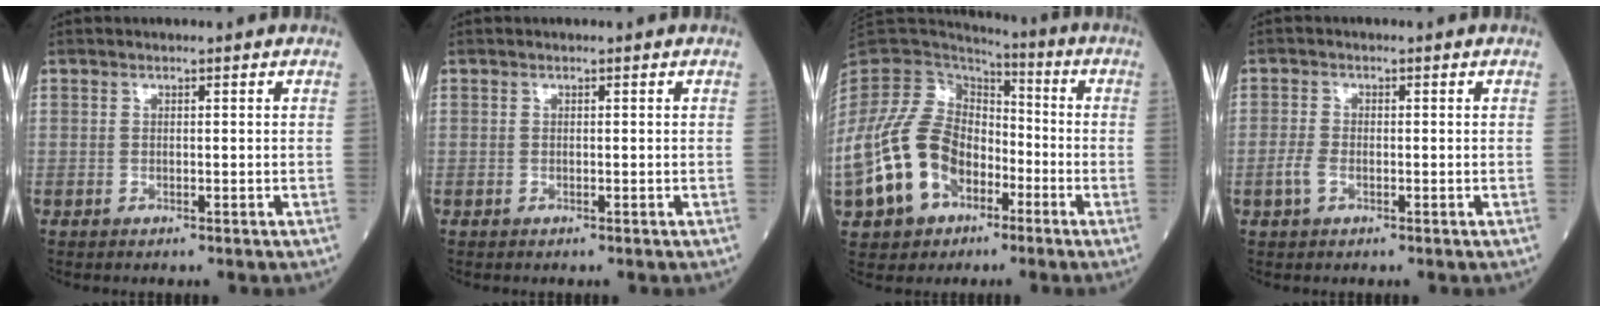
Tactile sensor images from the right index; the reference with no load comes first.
{"total": 0.0}
{"total": 16.3, "force": [-5.8, 11.5, 10.1], "torque": [-0.234, 0.019, -0.100]}
{"total": 2.3, "force": [-0.9, 1.2, 1.7], "torque": [-0.046, 0.001, -0.019]}